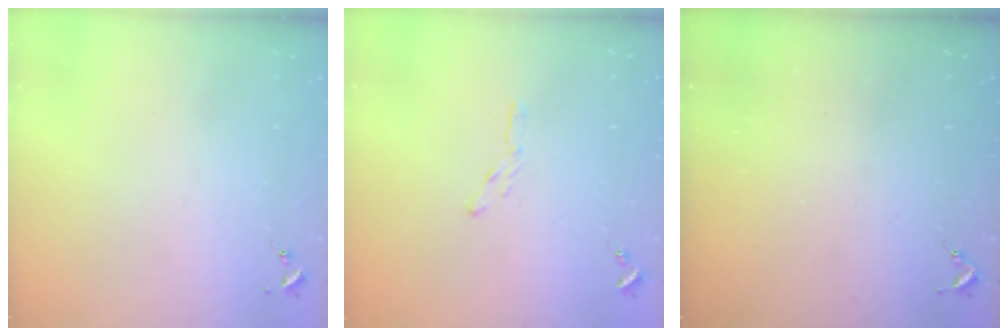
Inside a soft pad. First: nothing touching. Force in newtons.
{"total": 3.4, "press": 3.4, "slide": 0.3}
{"total": 3.1, "press": 3.1, "slide": 0.4}